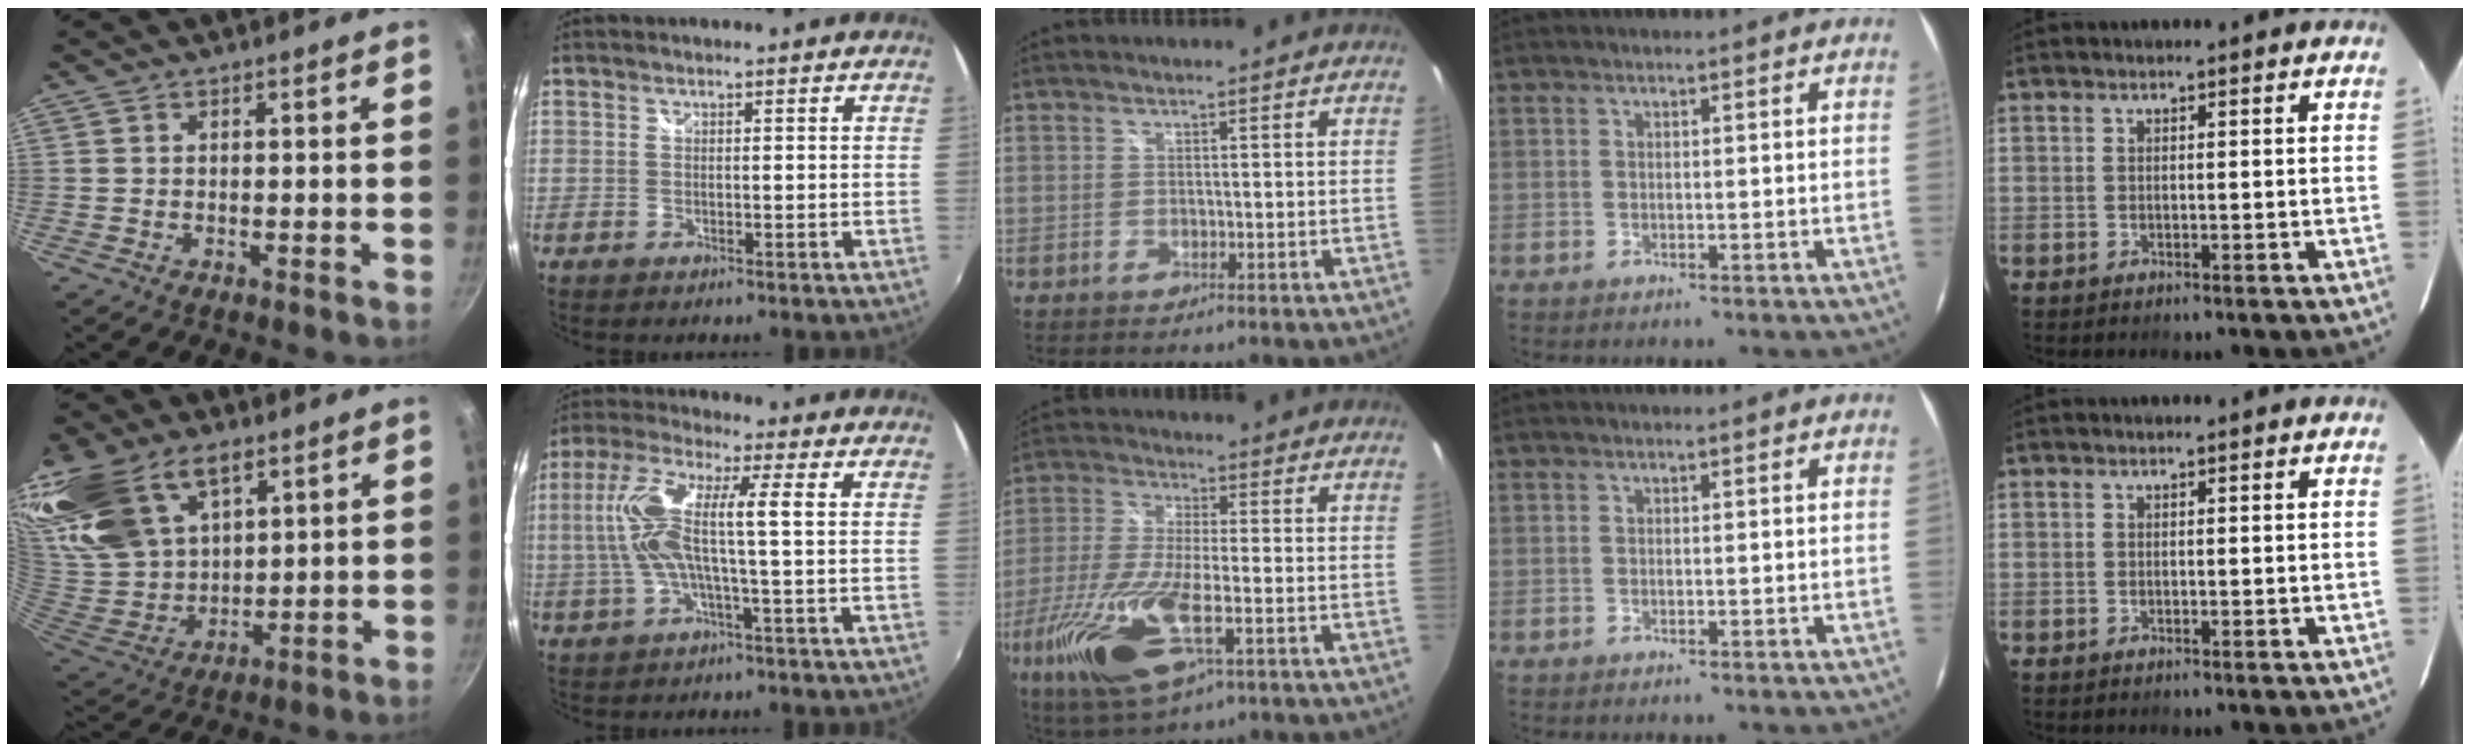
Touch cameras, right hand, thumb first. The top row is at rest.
{"thumb": {"total": 25.2, "force": [13.5, 15.0, 15.1], "torque": [-0.310, -0.017, 0.268]}, "index": {"total": 11.8, "force": [-0.3, 1.4, 11.7], "torque": [-0.234, 0.008, -0.005]}, "middle": {"total": 16.9, "force": [-6.9, 5.8, 14.3], "torque": [-0.314, -0.040, -0.130]}}